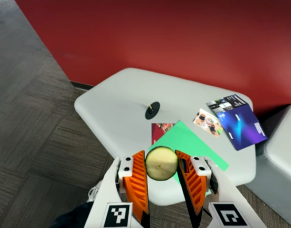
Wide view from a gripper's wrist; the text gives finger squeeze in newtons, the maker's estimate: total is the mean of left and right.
{"total": 7.6, "left": 7.4, "right": 7.8}